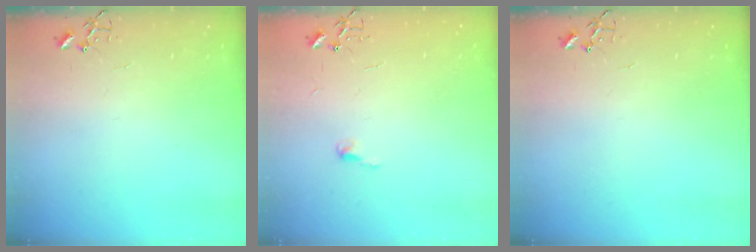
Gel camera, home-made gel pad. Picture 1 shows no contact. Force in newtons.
{"total": 3.4, "press": 3.4, "slide": 0.5}
{"total": 0.0}